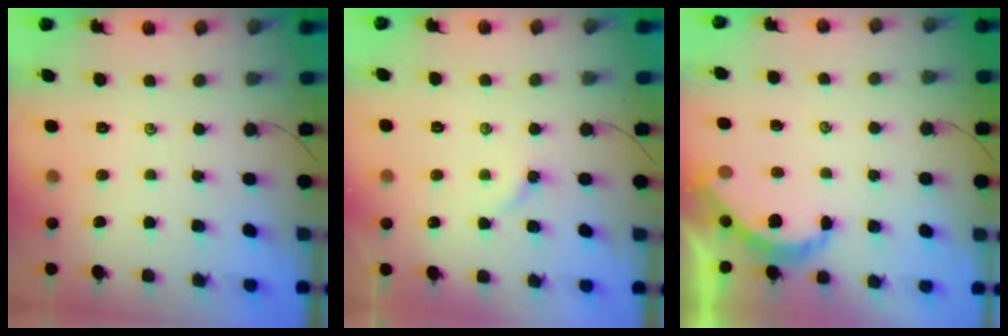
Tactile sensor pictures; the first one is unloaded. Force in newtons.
{"total": 2.7, "press": 2.7, "slide": 0.4}
{"total": 5.4, "press": 5.4, "slide": 0.3}